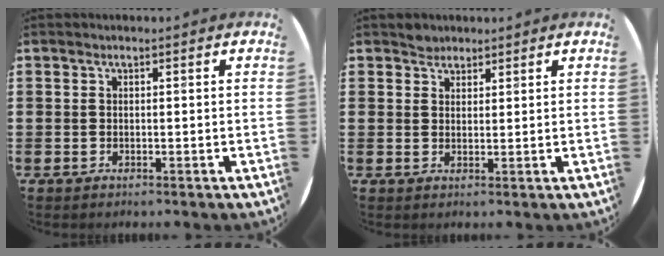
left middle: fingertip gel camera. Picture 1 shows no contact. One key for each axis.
{"total": 1.9, "fx": 1.8, "fy": 0.7, "fz": -0.2, "tx": 0.009, "ty": -0.001, "tz": 0.034}